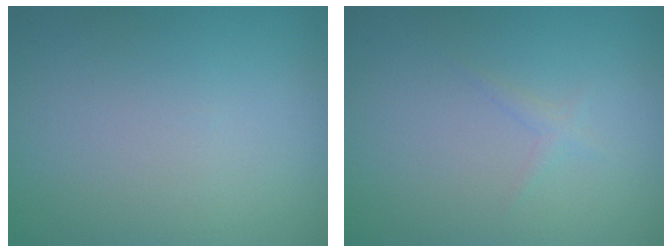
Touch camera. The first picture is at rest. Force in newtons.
{"total": 0.7, "press": 0.7, "slide": 0.0}